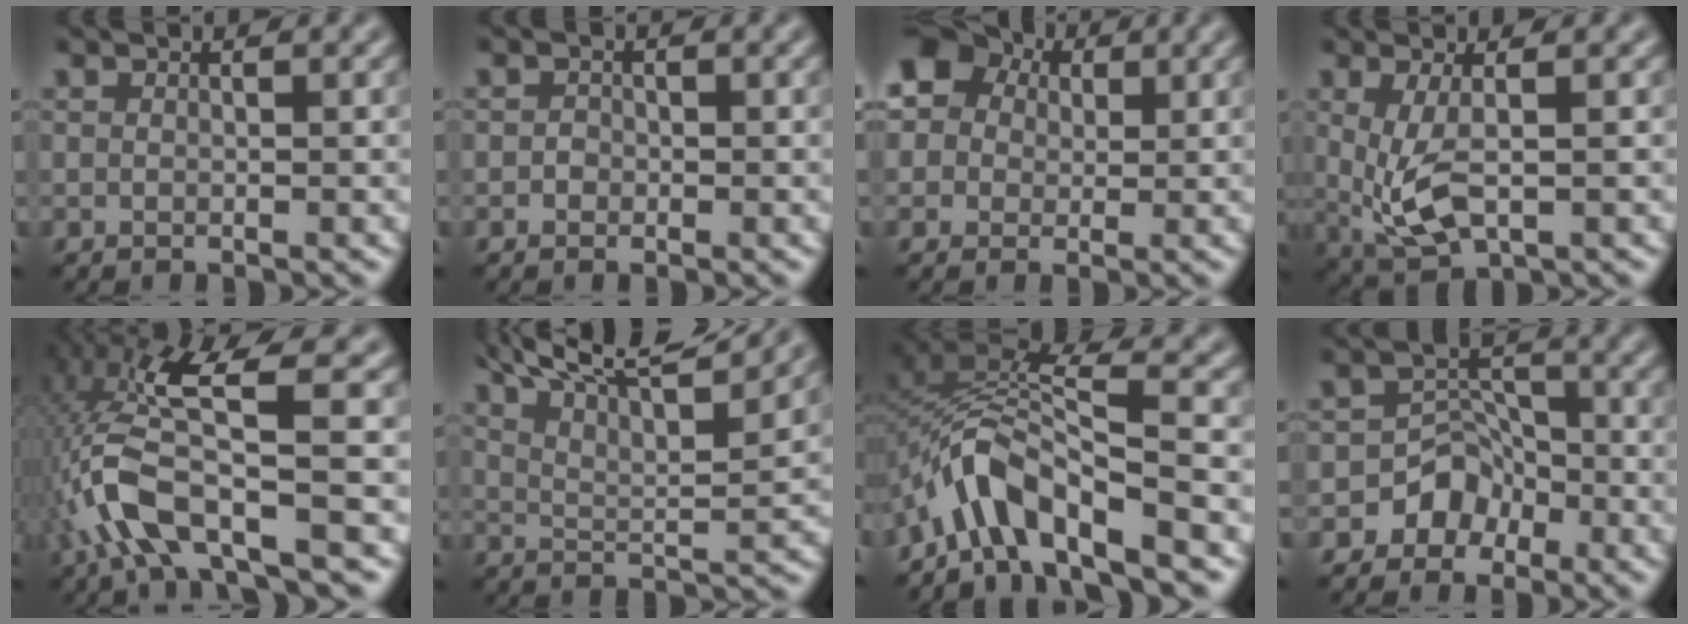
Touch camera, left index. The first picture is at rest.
{"total": 0.9, "force": [-0.4, 0.7, 0.2], "torque": [-0.001, -0.001, -0.009]}
{"total": 7.3, "force": [2.7, 6.2, 2.9], "torque": [-0.060, 0.030, 0.019]}
{"total": 4.1, "force": [0.1, 1.7, 3.7], "torque": [-0.088, -0.010, 0.005]}
{"total": 9.2, "force": [-2.8, 2.7, 8.4], "torque": [-0.191, 0.008, -0.057]}
{"total": 13.7, "force": [10.4, 3.8, 8.1], "torque": [-0.113, 0.030, 0.117]}
{"total": 7.0, "force": [-4.2, 2.3, 5.2], "torque": [-0.083, 0.009, -0.086]}
{"total": 4.4, "force": [-2.6, 3.4, 0.6], "torque": [0.034, 0.015, -0.060]}